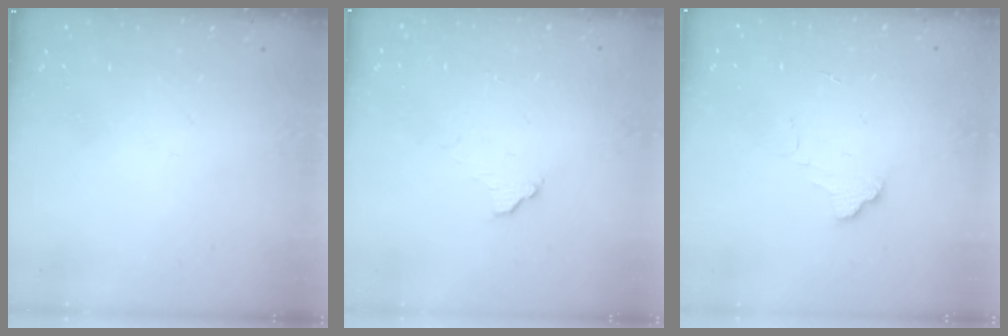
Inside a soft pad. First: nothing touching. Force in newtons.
{"total": 4.3, "press": 4.3, "slide": 0.3}
{"total": 5.7, "press": 5.7, "slide": 0.4}